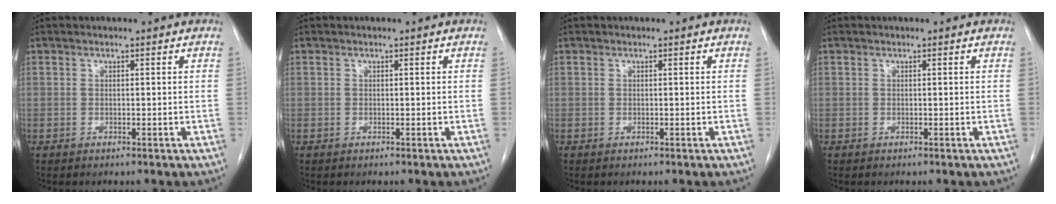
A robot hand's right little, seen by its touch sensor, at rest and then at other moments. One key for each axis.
{"total": 0.0}
{"total": 0.0}
{"total": 0.0}